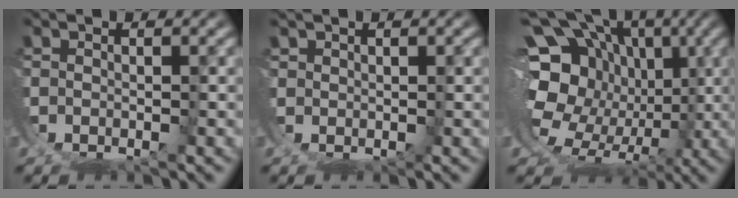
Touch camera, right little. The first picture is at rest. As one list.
[{"total": 1.0, "force": [0.9, -0.4, -0.1], "torque": [0.000, 0.002, 0.023]}, {"total": 19.2, "force": [0.5, 15.4, 11.4], "torque": [-0.216, -0.044, 0.015]}]